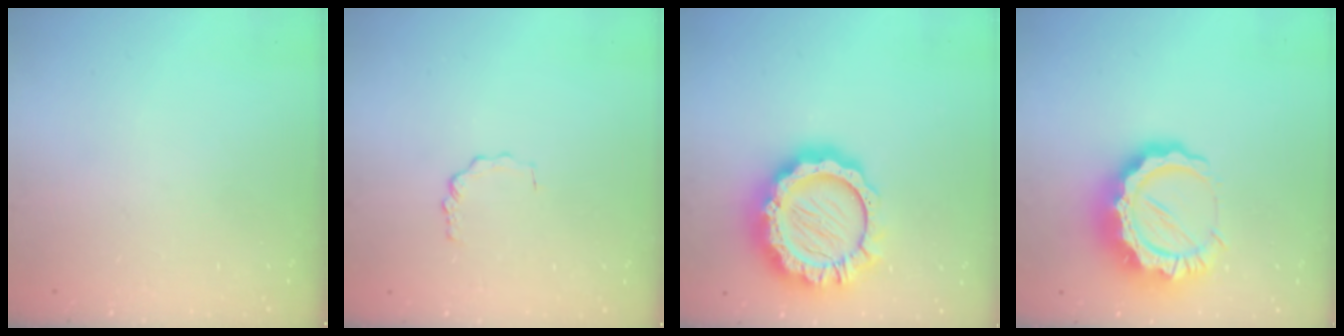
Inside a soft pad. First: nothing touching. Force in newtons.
{"total": 1.8, "press": 1.8, "slide": 0.3}
{"total": 20.5, "press": 20.4, "slide": 1.8}
{"total": 19.3, "press": 19.2, "slide": 1.8}